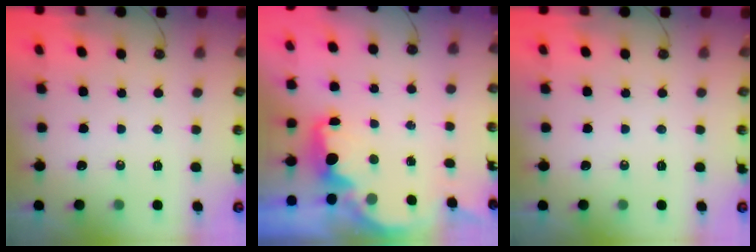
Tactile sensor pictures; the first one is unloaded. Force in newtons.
{"total": 2.5, "press": 2.3, "slide": 0.8}
{"total": 0.0}